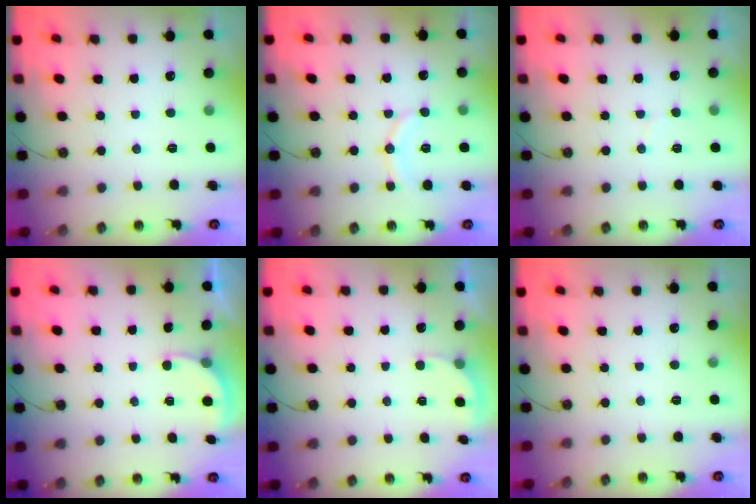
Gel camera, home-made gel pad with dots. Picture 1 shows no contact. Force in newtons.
{"total": 8.4, "press": 8.3, "slide": 0.7}
{"total": 2.9, "press": 2.9, "slide": 0.3}
{"total": 2.6, "press": 2.6, "slide": 0.2}
{"total": 2.5, "press": 2.4, "slide": 0.4}
{"total": 0.0}